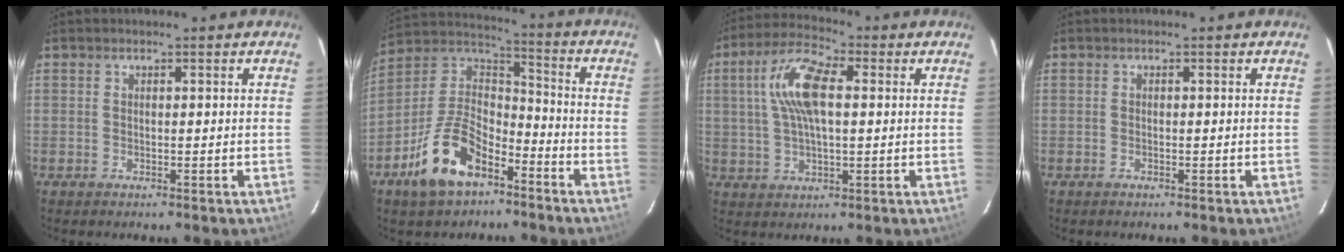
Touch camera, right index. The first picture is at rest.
{"total": 15.3, "force": [-8.8, 7.9, 9.7], "torque": [-0.205, 0.022, -0.159]}
{"total": 11.3, "force": [2.2, 4.6, 10.0], "torque": [-0.199, 0.024, 0.038]}
{"total": 0.0}